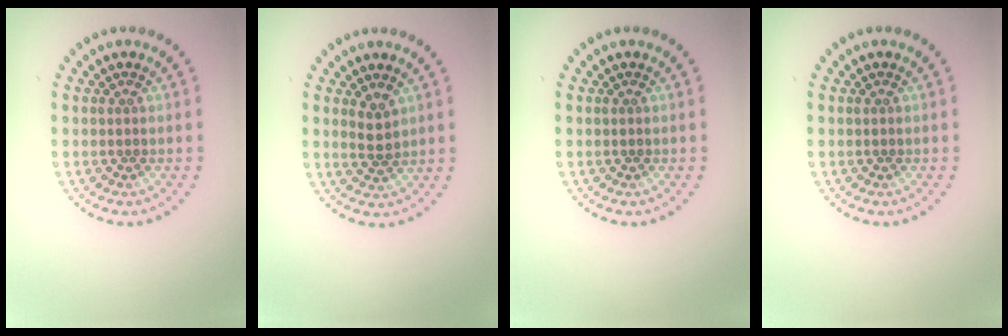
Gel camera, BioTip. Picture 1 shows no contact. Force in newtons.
{"total": 1.9, "press": 1.7, "slide": 0.7}
{"total": 0.0}
{"total": 0.0}